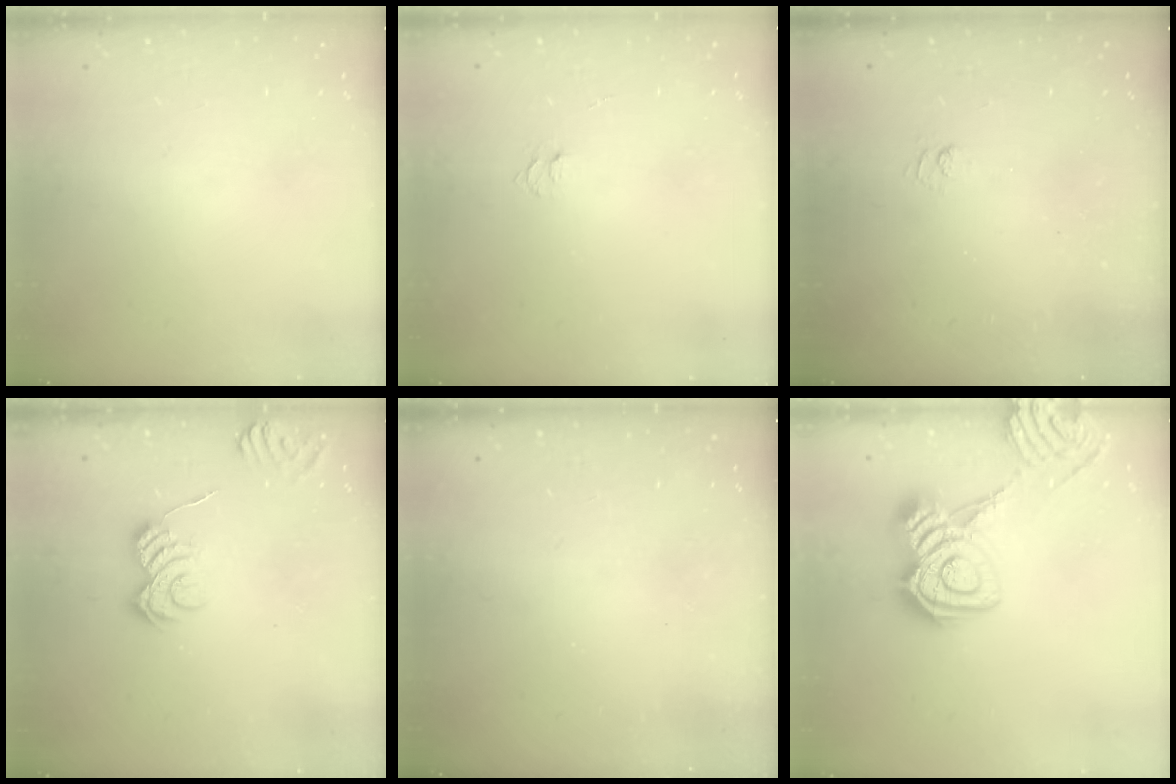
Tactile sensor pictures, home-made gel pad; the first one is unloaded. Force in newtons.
{"total": 3.9, "press": 3.9, "slide": 0.4}
{"total": 2.4, "press": 1.9, "slide": 1.4}
{"total": 5.3, "press": 5.2, "slide": 1.3}
{"total": 2.4, "press": 2.3, "slide": 0.8}
{"total": 12.8, "press": 12.8, "slide": 0.8}